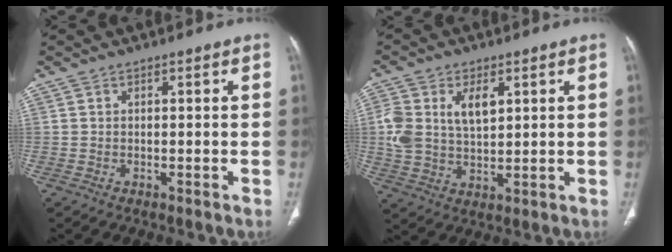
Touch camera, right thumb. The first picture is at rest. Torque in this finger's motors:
{"motor_torque": [0.09, 0.10, 0.33, 0.37, 0.05]}